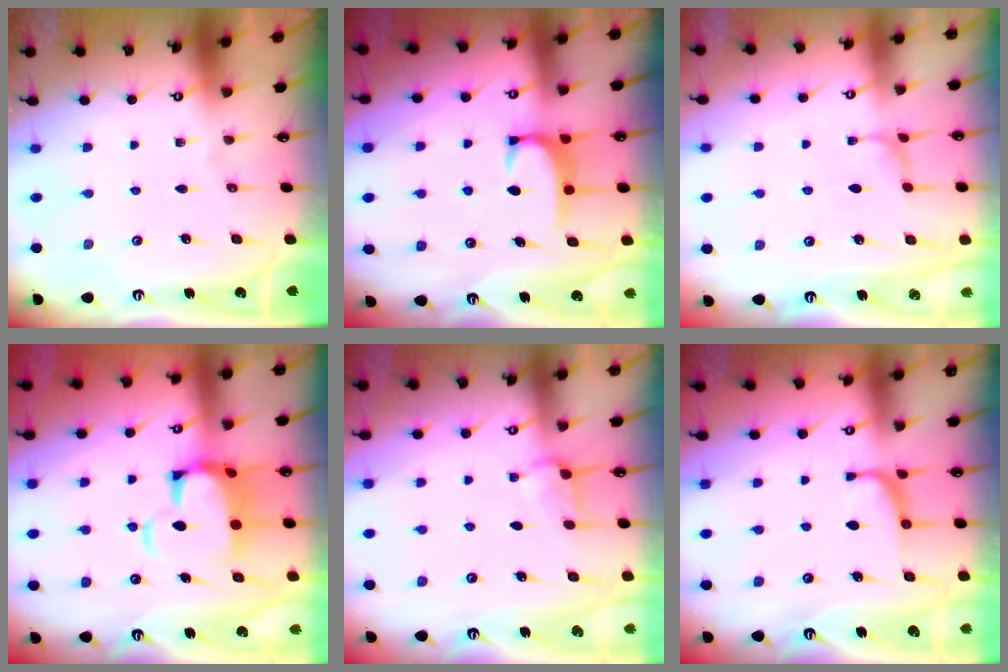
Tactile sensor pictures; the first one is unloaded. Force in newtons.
{"total": 2.0, "press": 2.0, "slide": 0.5}
{"total": 2.1, "press": 2.0, "slide": 0.3}
{"total": 6.9, "press": 6.8, "slide": 1.4}
{"total": 2.5, "press": 2.5, "slide": 0.6}
{"total": 1.3, "press": 1.2, "slide": 0.6}